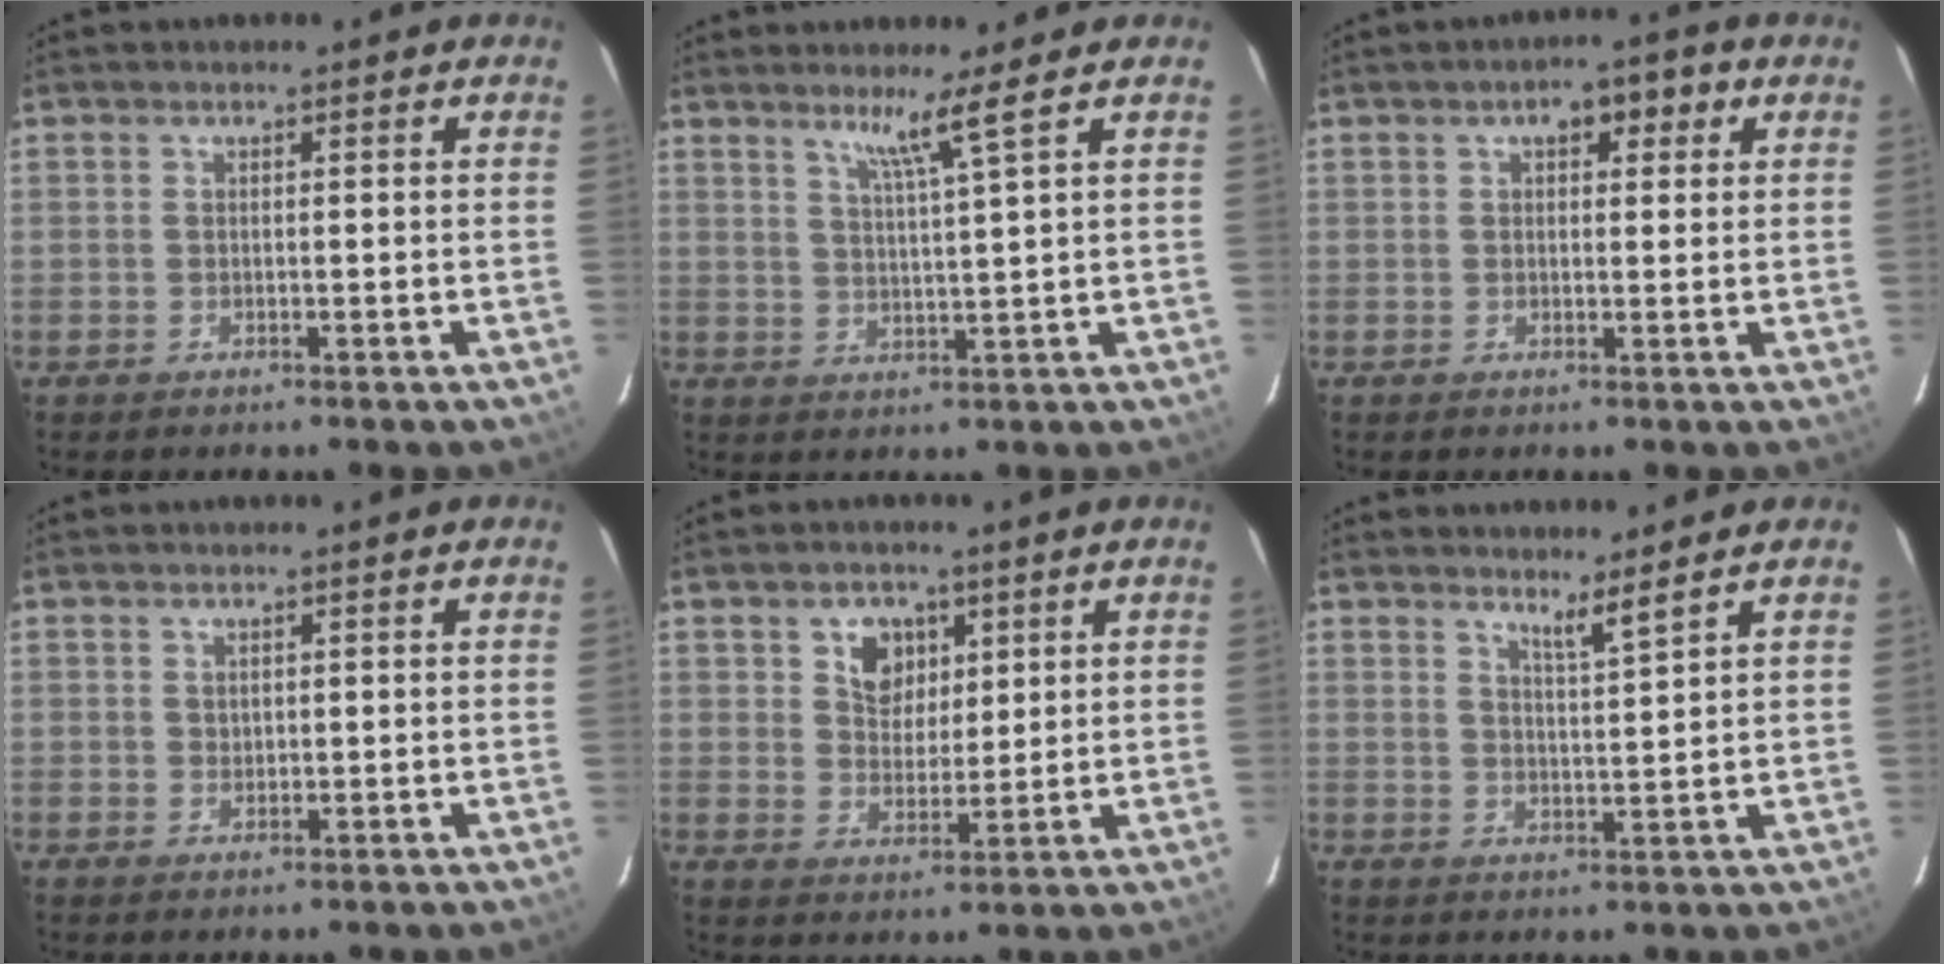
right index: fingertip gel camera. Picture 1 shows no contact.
{"total": 4.9, "force": [3.3, -1.6, 3.2], "torque": [-0.059, -0.018, 0.058]}
{"total": 4.6, "force": [1.9, 2.3, 3.5], "torque": [-0.051, 0.020, 0.025]}
{"total": 1.0, "force": [0.5, 0.8, 0.1], "torque": [0.002, 0.001, 0.010]}
{"total": 6.1, "force": [2.6, 4.9, 2.6], "torque": [-0.040, 0.006, 0.050]}
{"total": 3.5, "force": [2.9, -0.6, 1.8], "torque": [-0.034, -0.011, 0.044]}